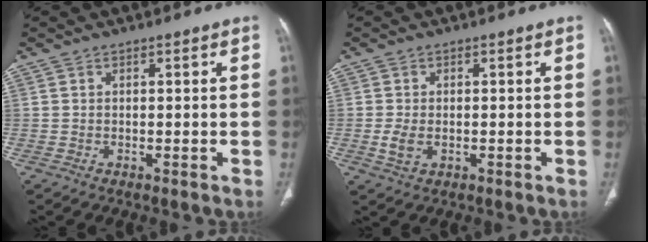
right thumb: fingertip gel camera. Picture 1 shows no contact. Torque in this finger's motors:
{"motor_torque": [-0.41, 0.05, 0.19, 0.43, 0.14]}